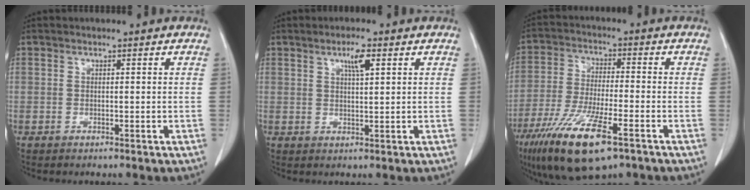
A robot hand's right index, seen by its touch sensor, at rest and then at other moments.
{"total": 3.3, "force": [1.7, 0.5, 2.9], "torque": [-0.051, 0.000, 0.029]}
{"total": 14.4, "force": [-8.4, 2.9, 11.3], "torque": [-0.226, -0.033, -0.146]}